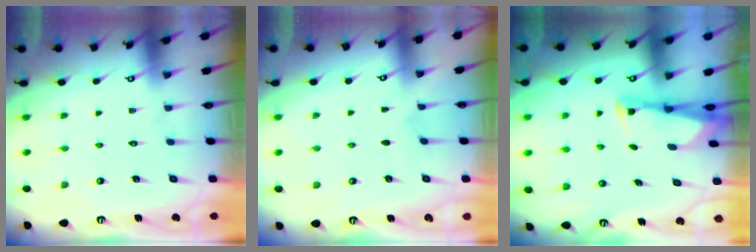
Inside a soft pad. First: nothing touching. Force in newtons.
{"total": 3.0, "press": 3.0, "slide": 0.4}
{"total": 2.4, "press": 2.4, "slide": 0.5}